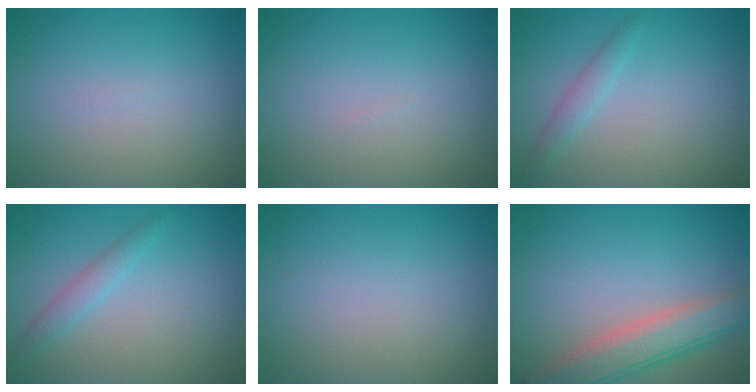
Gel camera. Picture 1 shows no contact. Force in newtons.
{"total": 0.0}
{"total": 1.4, "press": 1.4, "slide": 0.1}
{"total": 1.7, "press": 1.7, "slide": 0.1}
{"total": 0.0}
{"total": 5.2, "press": 5.2, "slide": 0.3}